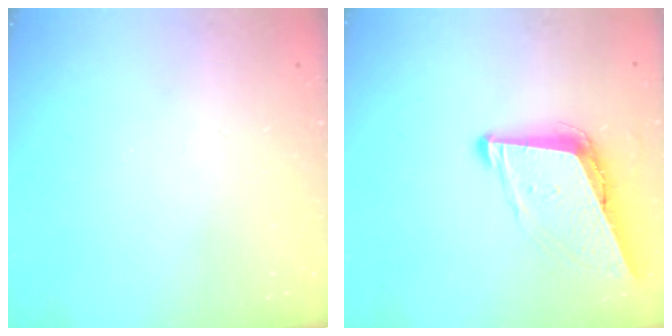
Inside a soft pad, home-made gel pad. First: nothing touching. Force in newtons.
{"total": 9.3, "press": 9.0, "slide": 2.3}